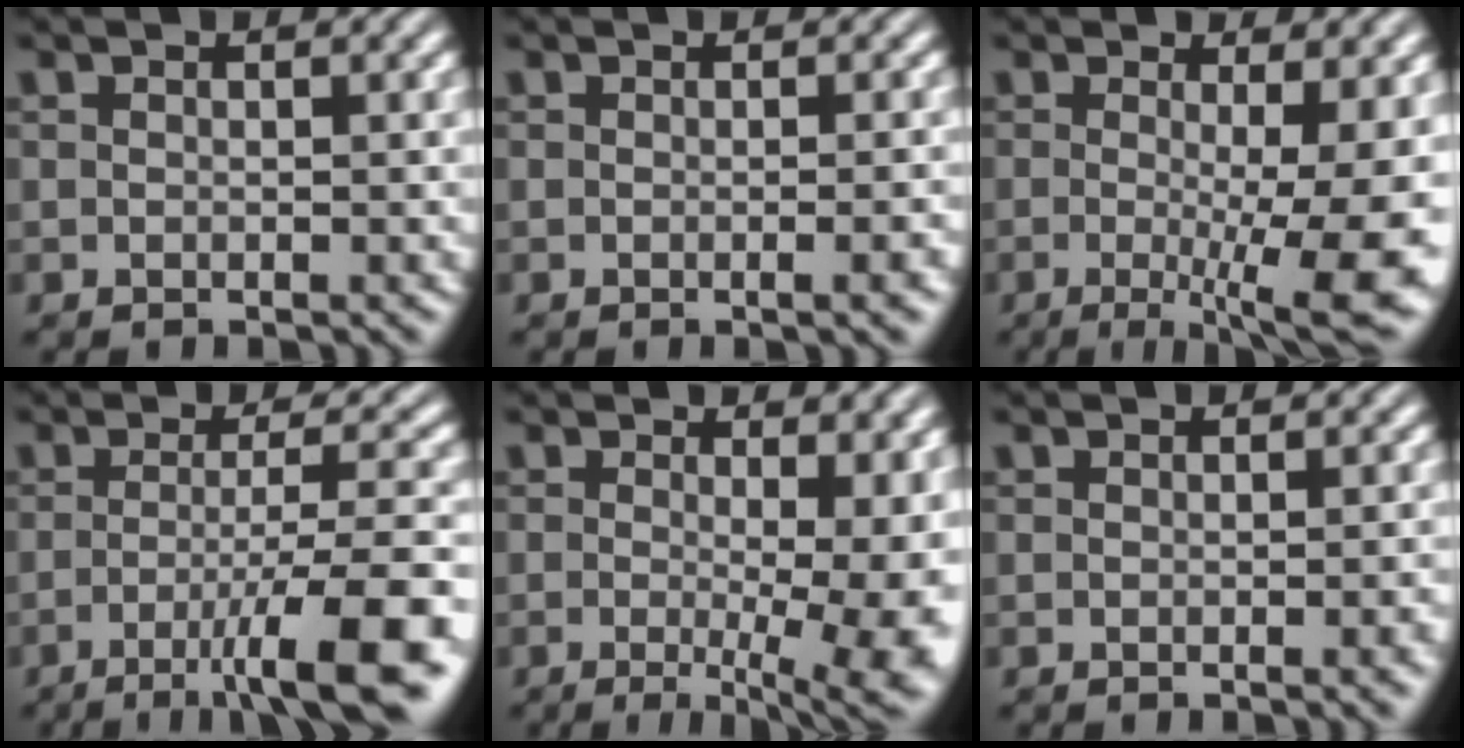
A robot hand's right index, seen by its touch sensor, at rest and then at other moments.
{"total": 0.9, "force": [-0.6, -0.3, 0.6], "torque": [-0.011, 0.001, -0.009]}
{"total": 7.4, "force": [-2.7, 1.1, 6.8], "torque": [-0.091, -0.034, -0.028]}
{"total": 7.6, "force": [-3.8, 0.4, 6.6], "torque": [-0.085, -0.017, -0.048]}
{"total": 6.6, "force": [-2.5, 1.6, 5.9], "torque": [-0.075, -0.034, -0.028]}
{"total": 0.6, "force": [-0.4, -0.2, 0.4], "torque": [-0.009, 0.001, -0.007]}